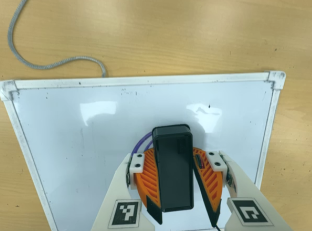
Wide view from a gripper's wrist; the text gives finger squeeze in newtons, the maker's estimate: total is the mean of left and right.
{"total": 14.9, "left": 17.0, "right": 12.8}